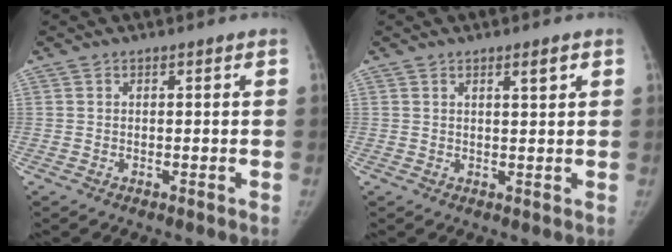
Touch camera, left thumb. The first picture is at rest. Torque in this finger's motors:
{"motor_torque": [0.25, -0.03, 0.22, -0.47, 0.07]}